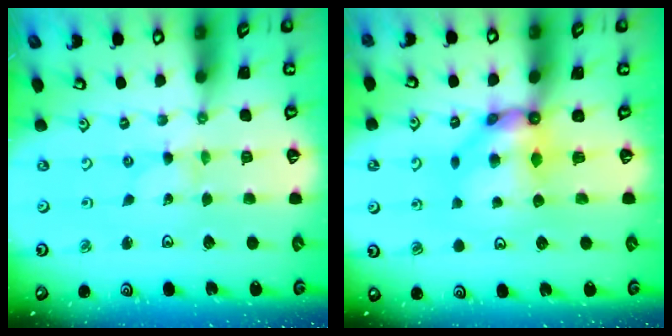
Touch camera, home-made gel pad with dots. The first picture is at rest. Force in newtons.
{"total": 8.7, "press": 8.7, "slide": 0.6}